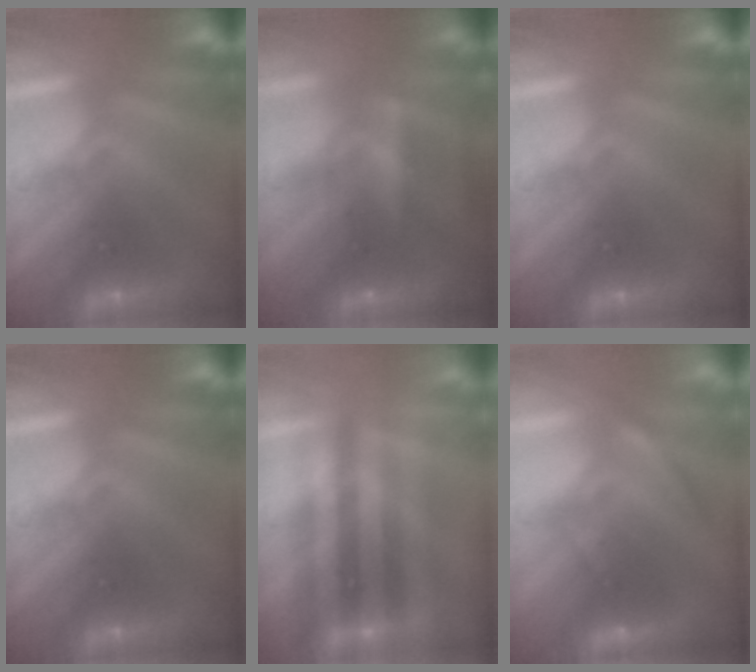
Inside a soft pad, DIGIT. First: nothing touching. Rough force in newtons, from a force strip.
{"total": 6.9}
{"total": 0.0}
{"total": 0.0}
{"total": 1.9}
{"total": 4.5}